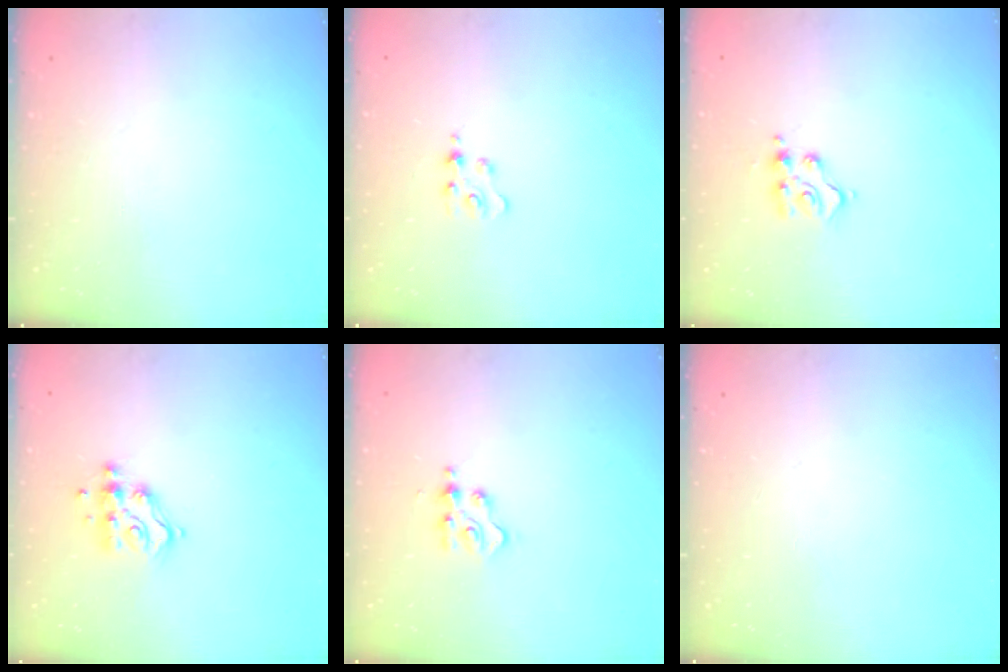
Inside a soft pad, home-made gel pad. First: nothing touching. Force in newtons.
{"total": 1.8, "press": 1.8, "slide": 0.3}
{"total": 7.6, "press": 7.5, "slide": 0.3}
{"total": 10.0, "press": 9.9, "slide": 0.8}
{"total": 3.0, "press": 3.0, "slide": 0.5}
{"total": 0.0}